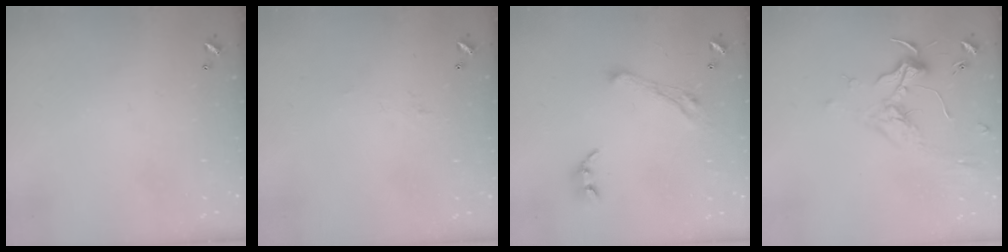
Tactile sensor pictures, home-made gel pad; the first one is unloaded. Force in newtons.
{"total": 1.5, "press": 1.3, "slide": 0.6}
{"total": 7.0, "press": 6.8, "slide": 1.3}
{"total": 1.9, "press": 1.7, "slide": 0.8}